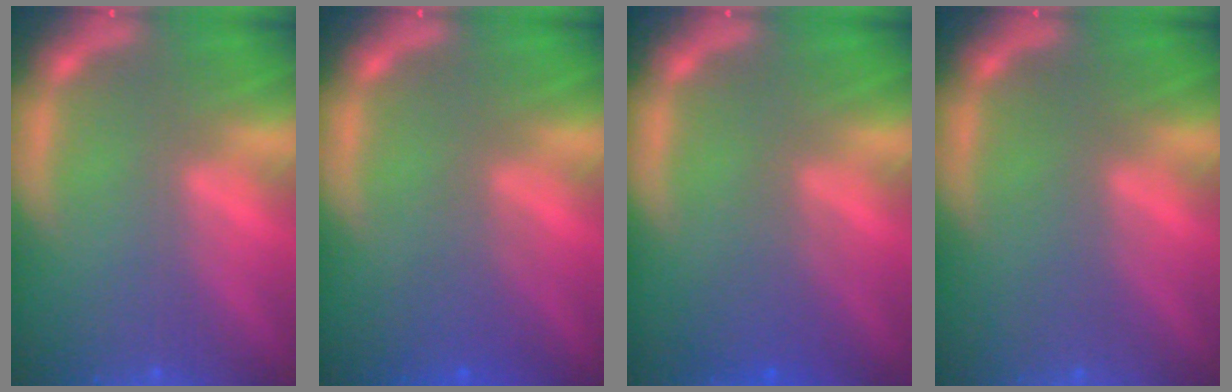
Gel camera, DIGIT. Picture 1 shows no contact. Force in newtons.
{"total": 2.4}
{"total": 2.4}
{"total": 0.0}